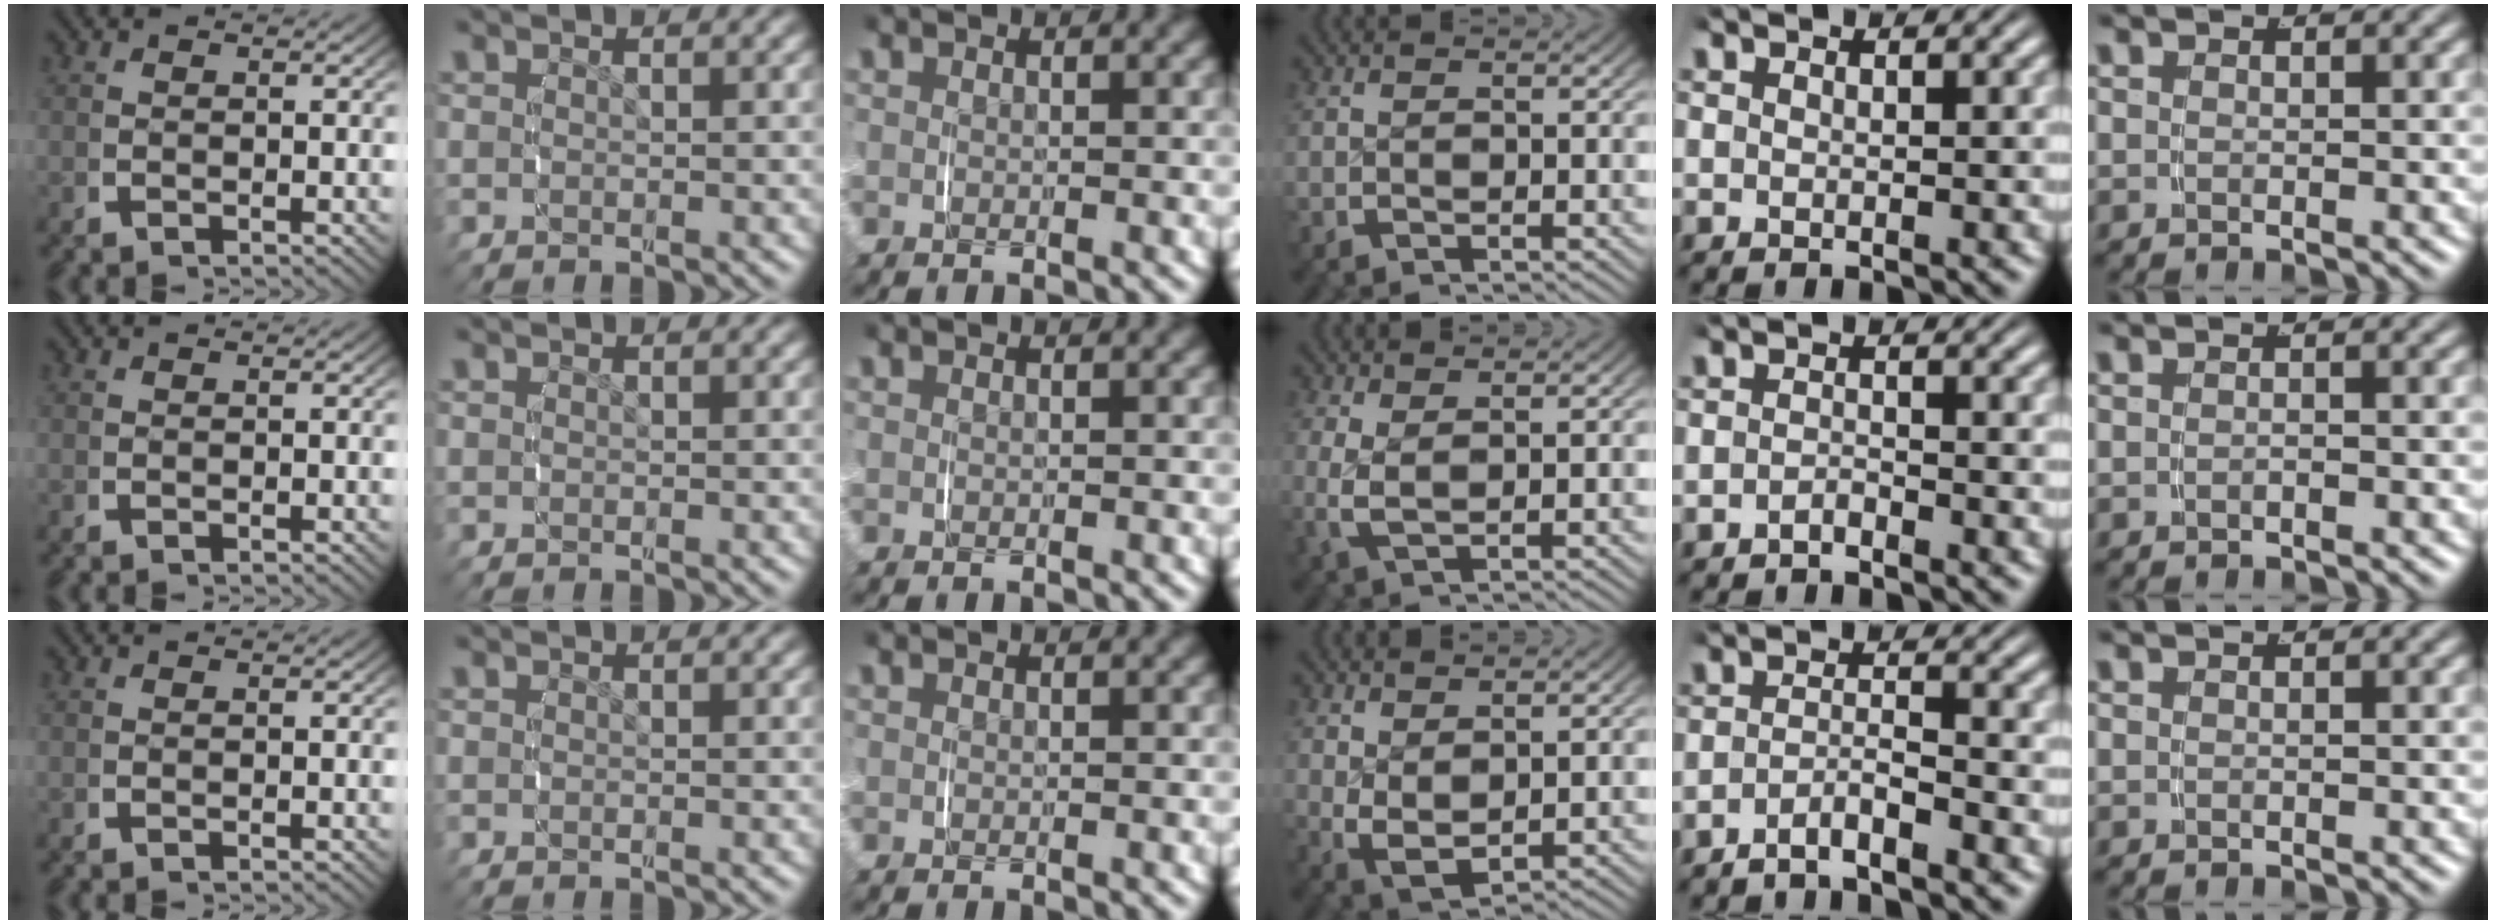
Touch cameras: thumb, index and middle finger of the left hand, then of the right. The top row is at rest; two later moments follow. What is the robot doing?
{"motion": "lift_and_place", "object": "pen bag"}